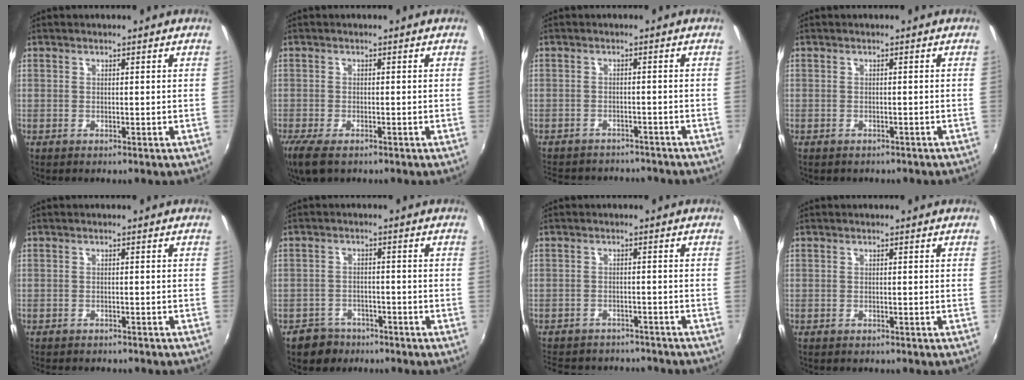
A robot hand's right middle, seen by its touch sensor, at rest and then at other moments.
{"total": 5.7, "force": [-3.8, 2.0, 3.7], "torque": [-0.089, -0.024, -0.070]}
{"total": 12.3, "force": [-10.8, 4.3, 4.0], "torque": [-0.098, -0.014, -0.150]}
{"total": 2.5, "force": [-2.1, 1.1, 0.9], "torque": [-0.020, -0.011, -0.024]}
{"total": 5.2, "force": [-4.8, 1.2, 1.8], "torque": [-0.047, -0.014, -0.068]}
{"total": 5.1, "force": [-3.8, 3.3, 0.5], "torque": [-0.028, 0.012, -0.060]}
{"total": 15.1, "force": [-13.1, 5.6, 5.1], "torque": [-0.123, 0.000, -0.180]}
{"total": 1.4, "force": [-1.3, 0.4, 0.4], "torque": [-0.012, -0.005, -0.017]}